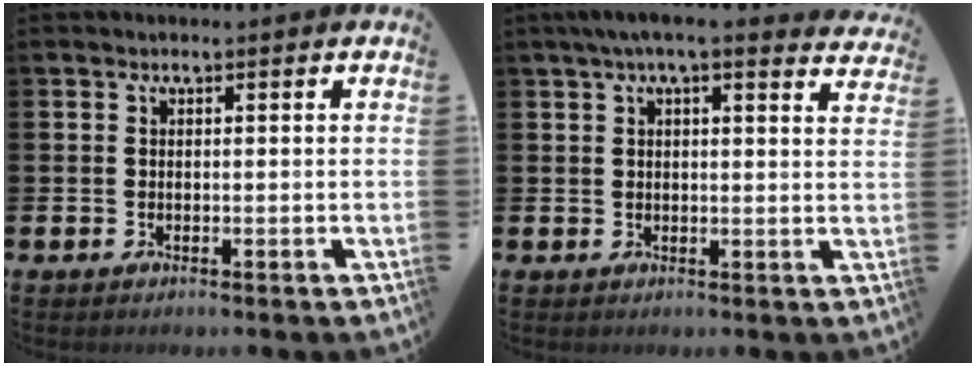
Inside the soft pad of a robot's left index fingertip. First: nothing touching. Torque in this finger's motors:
{"motor_torque": [1.15, -0.98, 0.72, 0.21]}